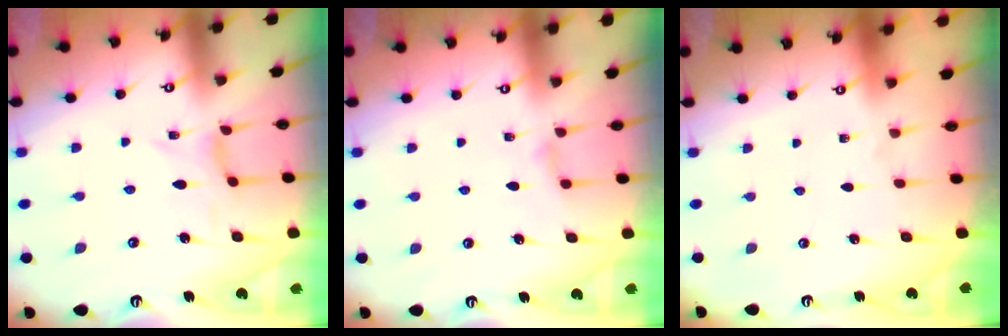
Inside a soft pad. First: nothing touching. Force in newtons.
{"total": 3.3, "press": 3.3, "slide": 0.5}
{"total": 0.0}